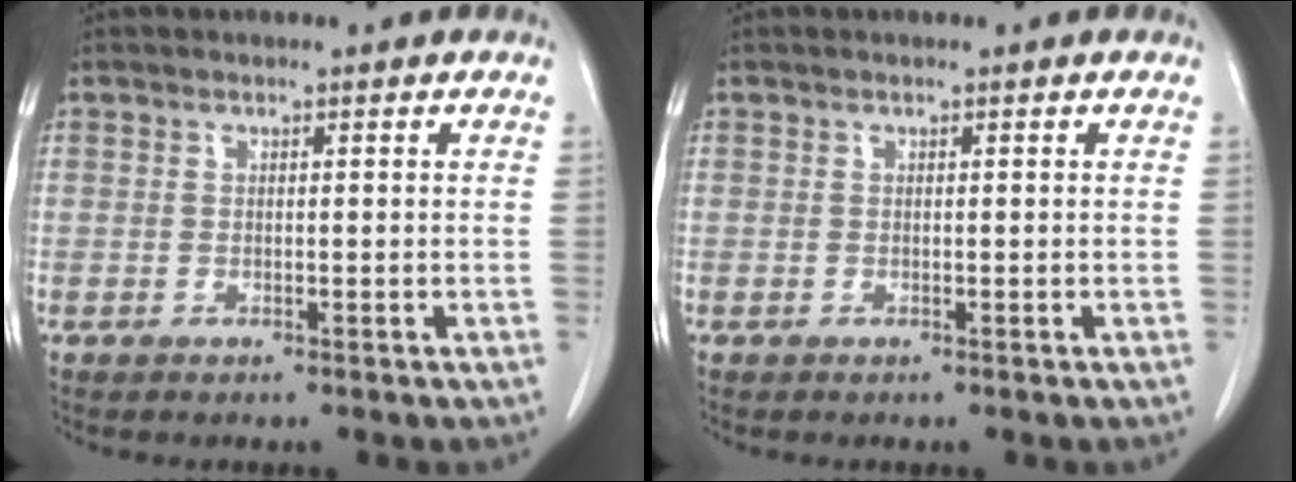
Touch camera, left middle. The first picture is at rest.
{"total": 0.0}